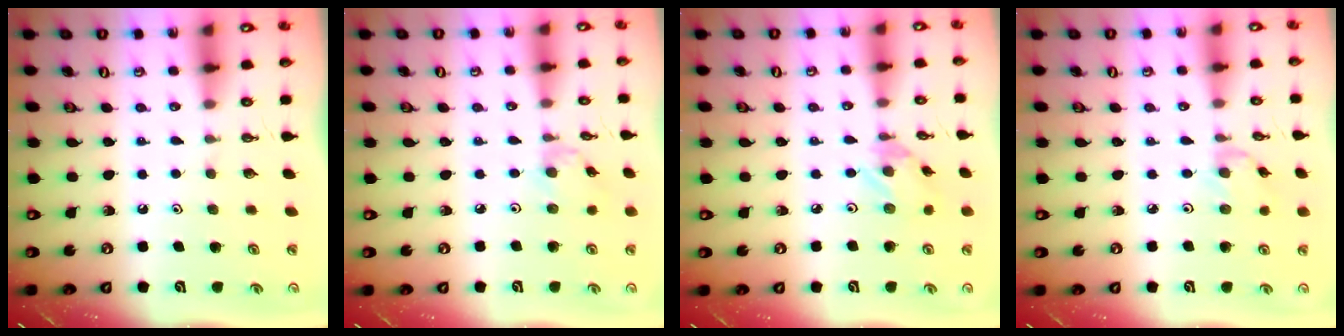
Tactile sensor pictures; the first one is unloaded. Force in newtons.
{"total": 2.6, "press": 2.5, "slide": 0.5}
{"total": 2.7, "press": 2.7, "slide": 0.1}
{"total": 0.7, "press": 0.6, "slide": 0.4}